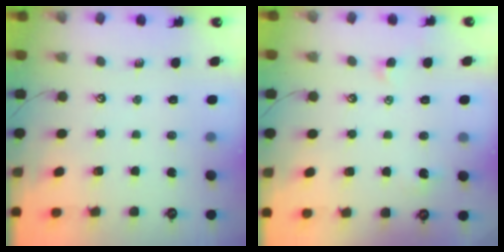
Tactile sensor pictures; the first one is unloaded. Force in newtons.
{"total": 0.0}